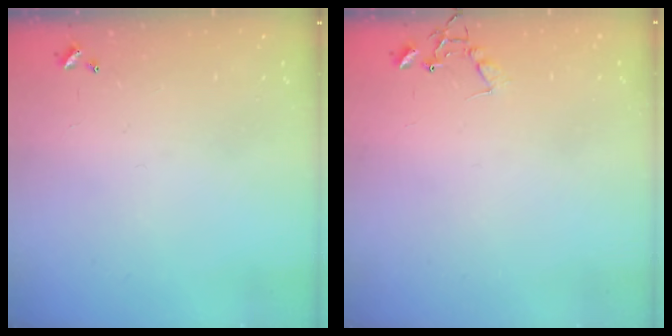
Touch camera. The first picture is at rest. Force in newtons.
{"total": 7.5, "press": 7.5, "slide": 0.4}